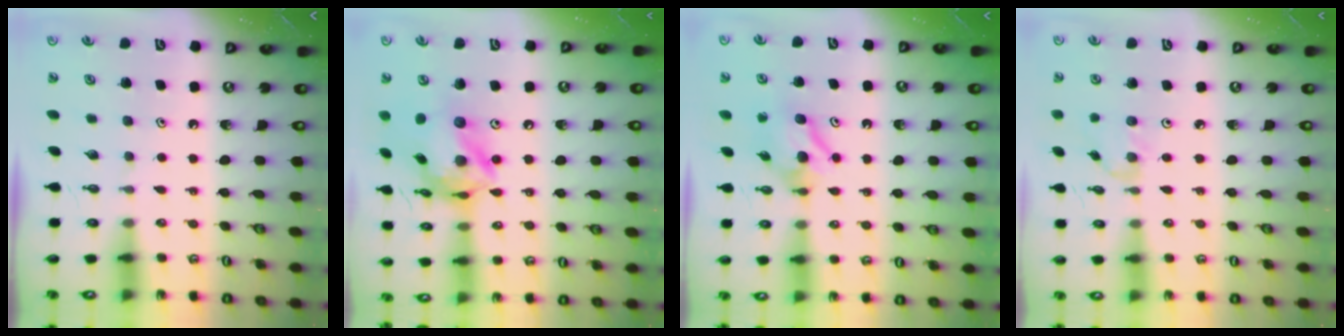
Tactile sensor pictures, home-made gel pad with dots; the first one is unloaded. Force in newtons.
{"total": 17.3, "press": 17.2, "slide": 1.9}
{"total": 7.8, "press": 7.8, "slide": 0.7}
{"total": 1.4, "press": 1.4, "slide": 0.3}